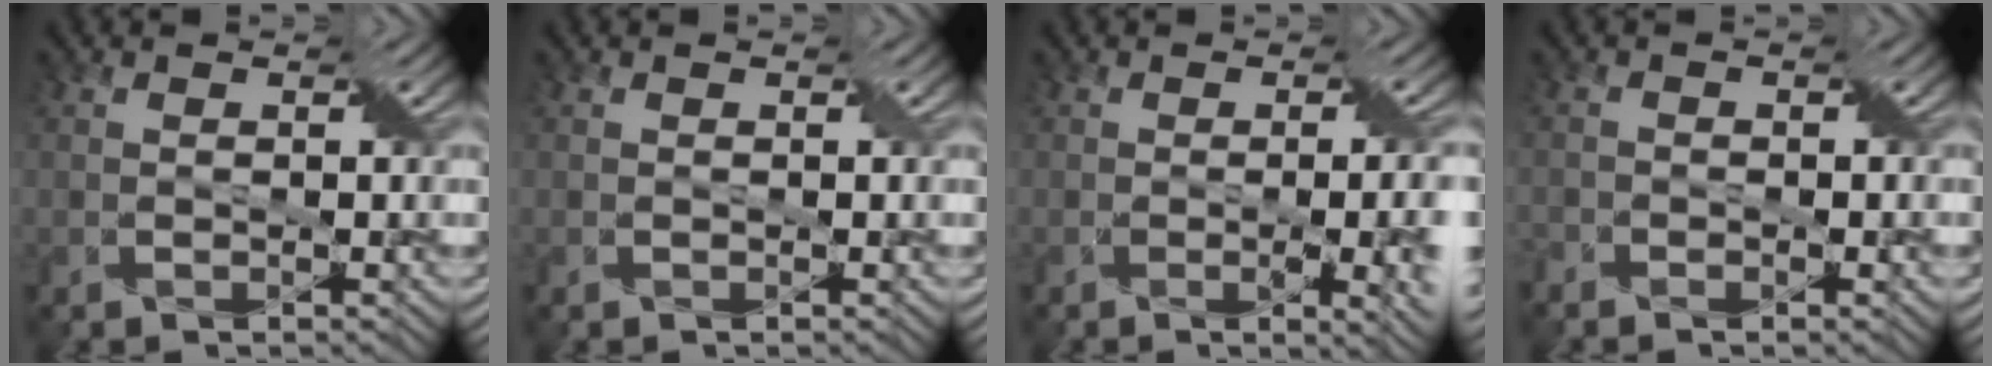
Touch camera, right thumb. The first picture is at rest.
{"total": 0.0}
{"total": 7.2, "force": [-1.2, 2.6, 6.7], "torque": [-0.075, -0.004, -0.007]}
{"total": 2.6, "force": [-1.9, 1.0, 1.6], "torque": [-0.027, -0.005, -0.035]}